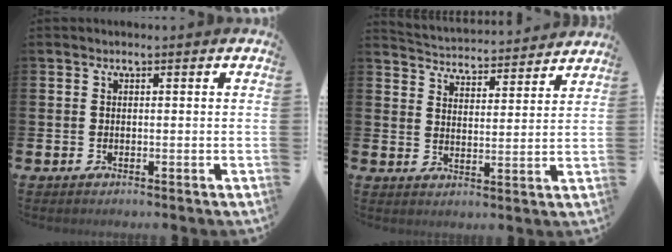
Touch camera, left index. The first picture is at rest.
{"total": 4.5, "force": [4.5, 0.6, -0.2], "torque": [-0.012, -0.042, 0.075]}